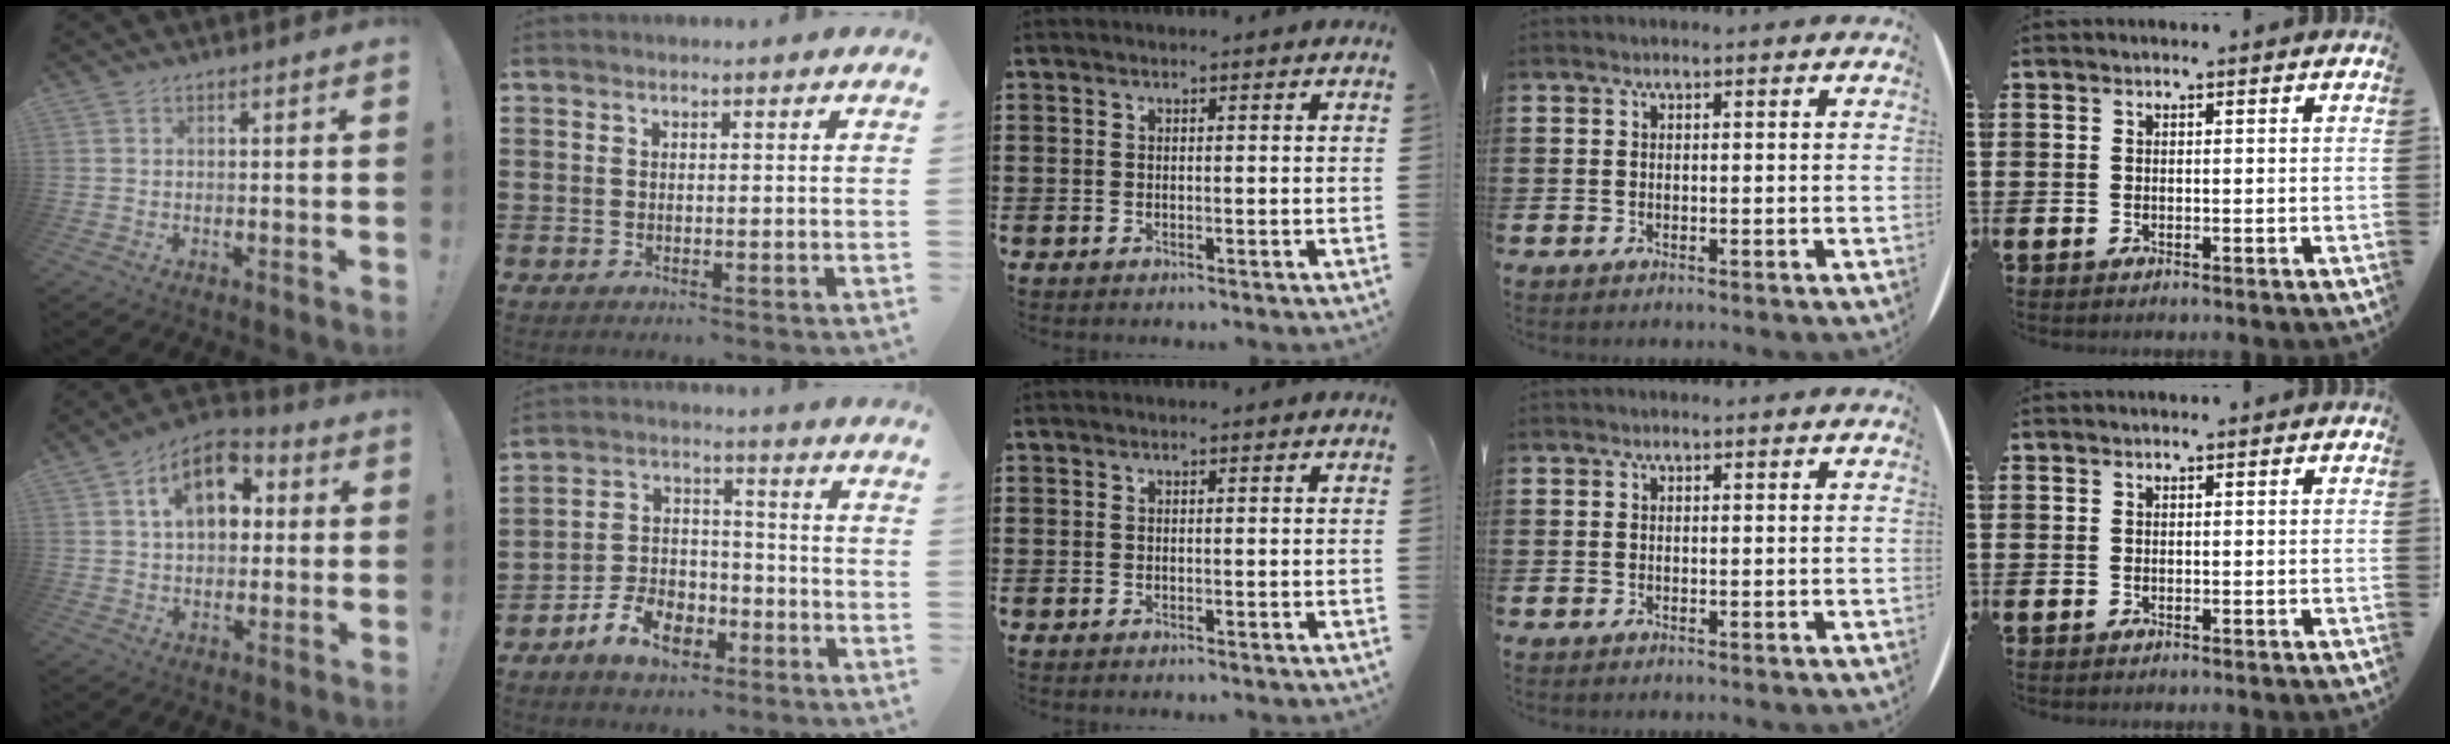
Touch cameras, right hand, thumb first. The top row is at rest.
{"thumb": {"total": 13.6, "force": [4.3, 8.9, 9.3], "torque": [-0.146, 0.003, 0.080]}, "index": {"total": 7.6, "force": [-4.4, 4.9, 3.8], "torque": [-0.083, 0.023, -0.083]}}